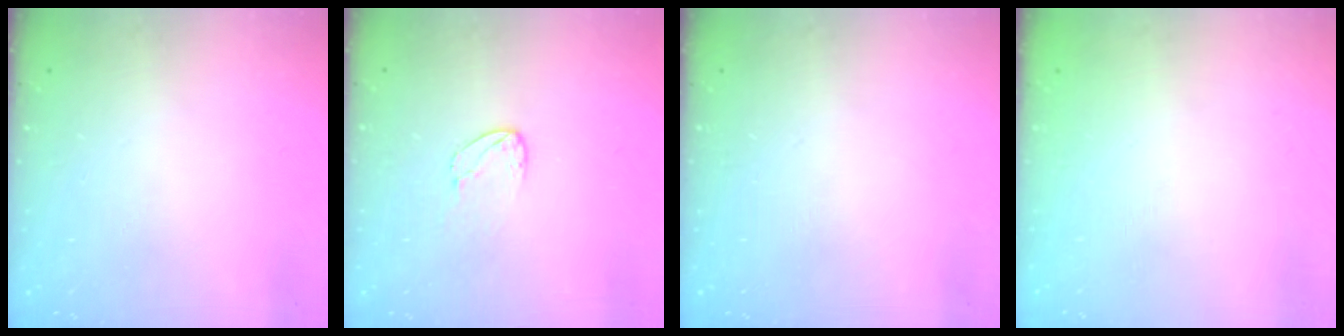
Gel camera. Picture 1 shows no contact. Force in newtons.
{"total": 5.8, "press": 5.8, "slide": 0.4}
{"total": 0.0}
{"total": 0.0}